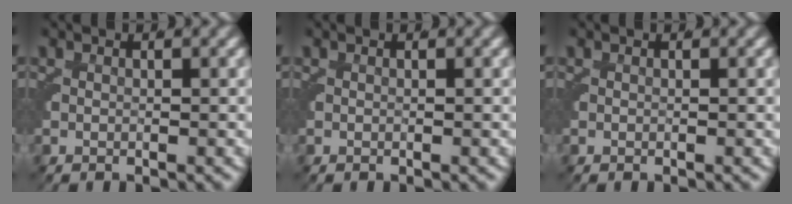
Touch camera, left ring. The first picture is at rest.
{"total": 0.0}
{"total": 2.3, "force": [-0.1, -2.2, -0.6], "torque": [0.024, -0.010, 0.011]}